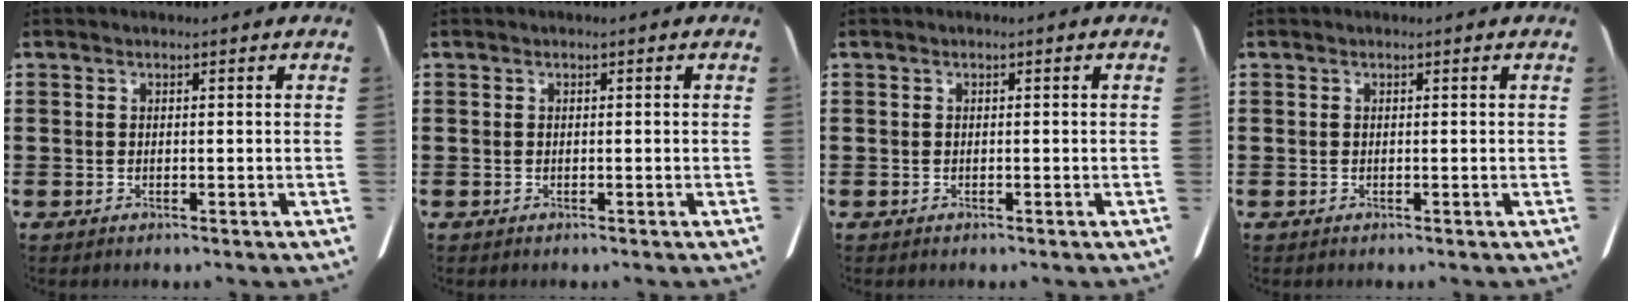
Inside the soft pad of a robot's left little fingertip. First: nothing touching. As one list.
[{"total": 0.0}, {"total": 0.0}, {"total": 0.0}]